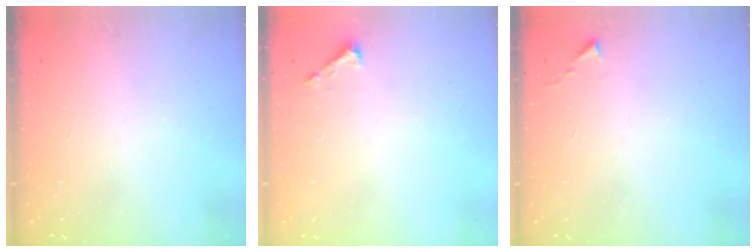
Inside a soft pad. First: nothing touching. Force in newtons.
{"total": 1.6, "press": 1.6, "slide": 0.1}
{"total": 2.7, "press": 2.7, "slide": 0.5}